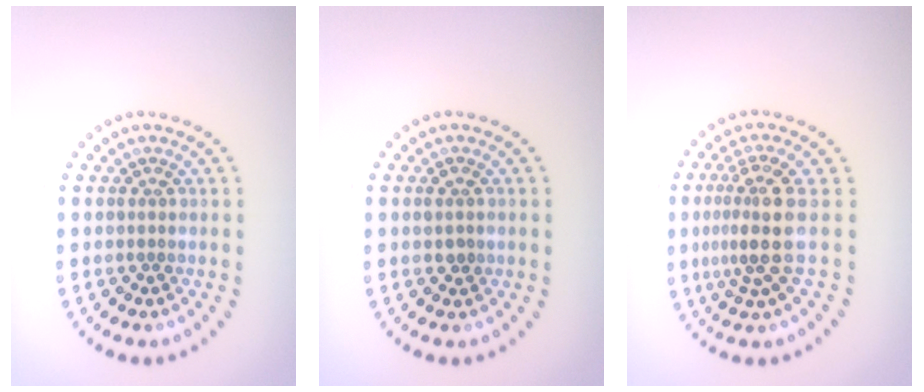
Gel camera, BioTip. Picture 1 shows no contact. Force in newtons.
{"total": 1.2, "press": 1.2, "slide": 0.1}
{"total": 3.8, "press": 2.9, "slide": 2.4}